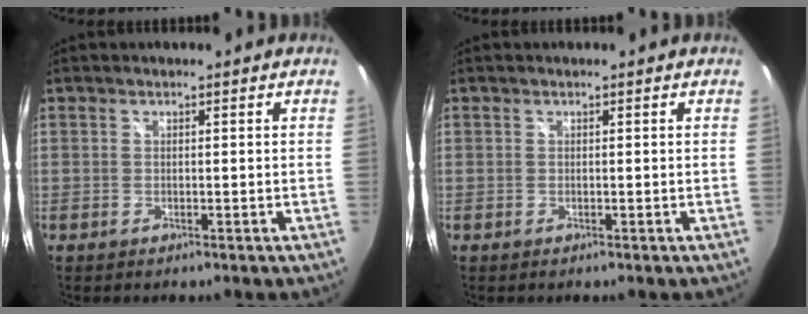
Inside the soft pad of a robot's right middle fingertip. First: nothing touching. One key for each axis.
{"total": 0.0}